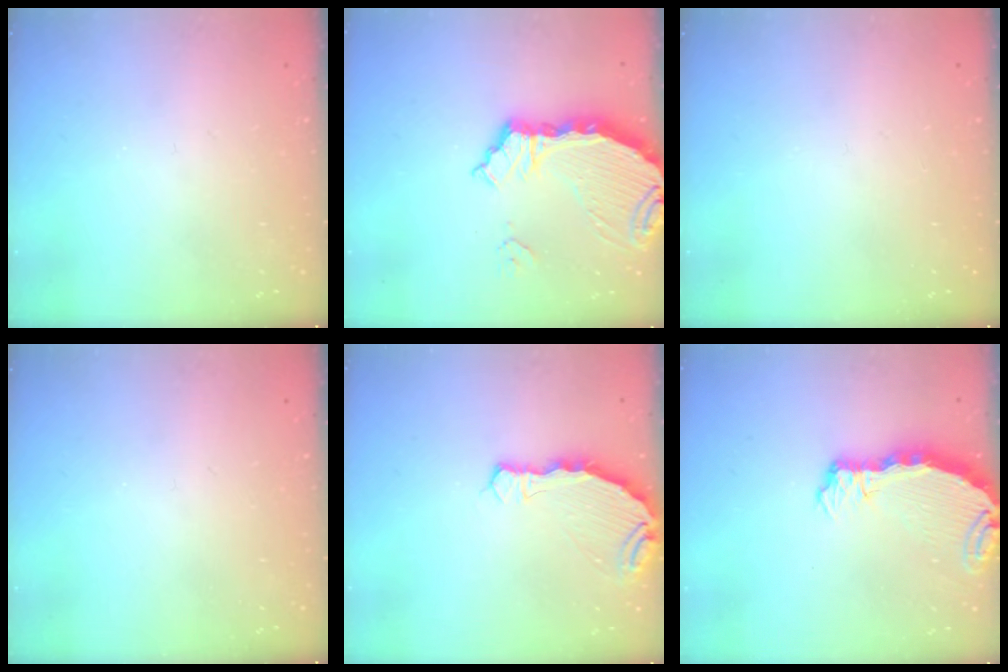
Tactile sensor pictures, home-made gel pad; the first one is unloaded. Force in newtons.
{"total": 7.9, "press": 7.0, "slide": 3.8}
{"total": 0.0}
{"total": 0.0}
{"total": 7.8, "press": 6.3, "slide": 4.5}
{"total": 6.0, "press": 6.0, "slide": 0.7}